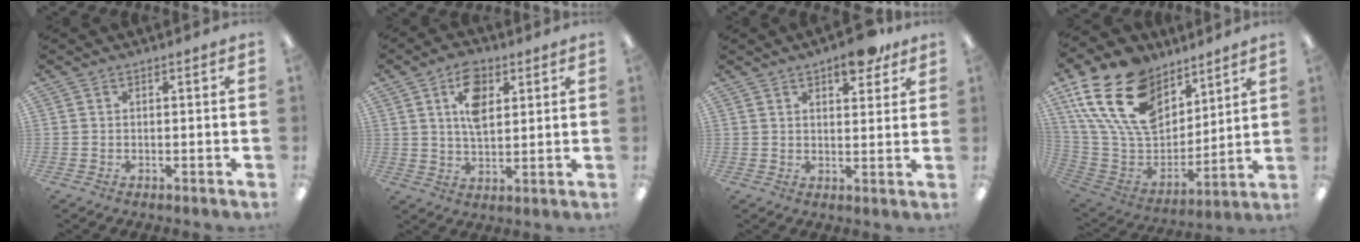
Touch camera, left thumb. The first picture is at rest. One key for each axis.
{"total": 9.2, "fx": 4.0, "fy": 5.4, "fz": 6.4, "tx": -0.095, "ty": -0.004, "tz": 0.068}
{"total": 7.5, "fx": 5.3, "fy": 3.2, "fz": 4.3, "tx": -0.039, "ty": -0.031, "tz": 0.085}
{"total": 22.4, "fx": 12.2, "fy": 14.2, "fz": 12.3, "tx": -0.263, "ty": -0.051, "tz": 0.225}